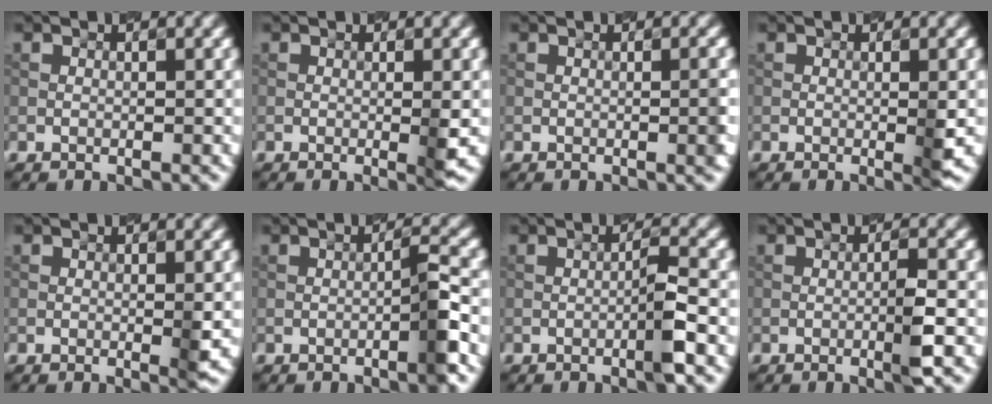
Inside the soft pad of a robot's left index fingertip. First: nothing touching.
{"total": 2.1, "force": [-0.3, 0.3, 2.0], "torque": [-0.031, -0.003, -0.006]}
{"total": 1.6, "force": [-0.4, 0.3, 1.6], "torque": [-0.019, 0.005, -0.006]}
{"total": 2.1, "force": [-0.3, 0.3, 2.0], "torque": [-0.031, -0.002, -0.005]}
{"total": 1.6, "force": [-0.2, 0.2, 1.6], "torque": [-0.027, -0.002, -0.004]}
{"total": 2.8, "force": [-1.1, 0.2, 2.6], "torque": [-0.037, 0.013, -0.027]}
{"total": 2.6, "force": [-1.0, 0.1, 2.4], "torque": [-0.037, 0.011, -0.026]}
{"total": 2.5, "force": [-0.7, 0.3, 2.3], "torque": [-0.035, 0.008, -0.018]}